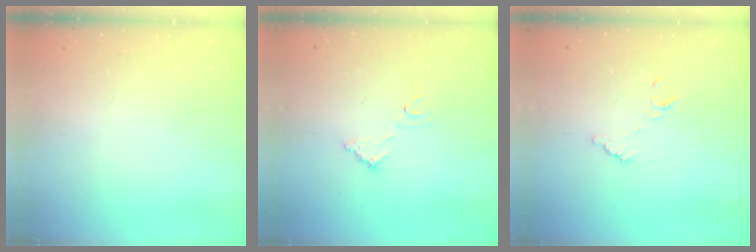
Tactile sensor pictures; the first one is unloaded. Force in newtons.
{"total": 7.5, "press": 7.5, "slide": 0.4}
{"total": 6.9, "press": 6.9, "slide": 0.5}